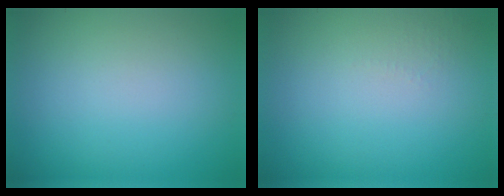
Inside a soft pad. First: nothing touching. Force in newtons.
{"total": 0.6, "press": 0.6, "slide": 0.3}